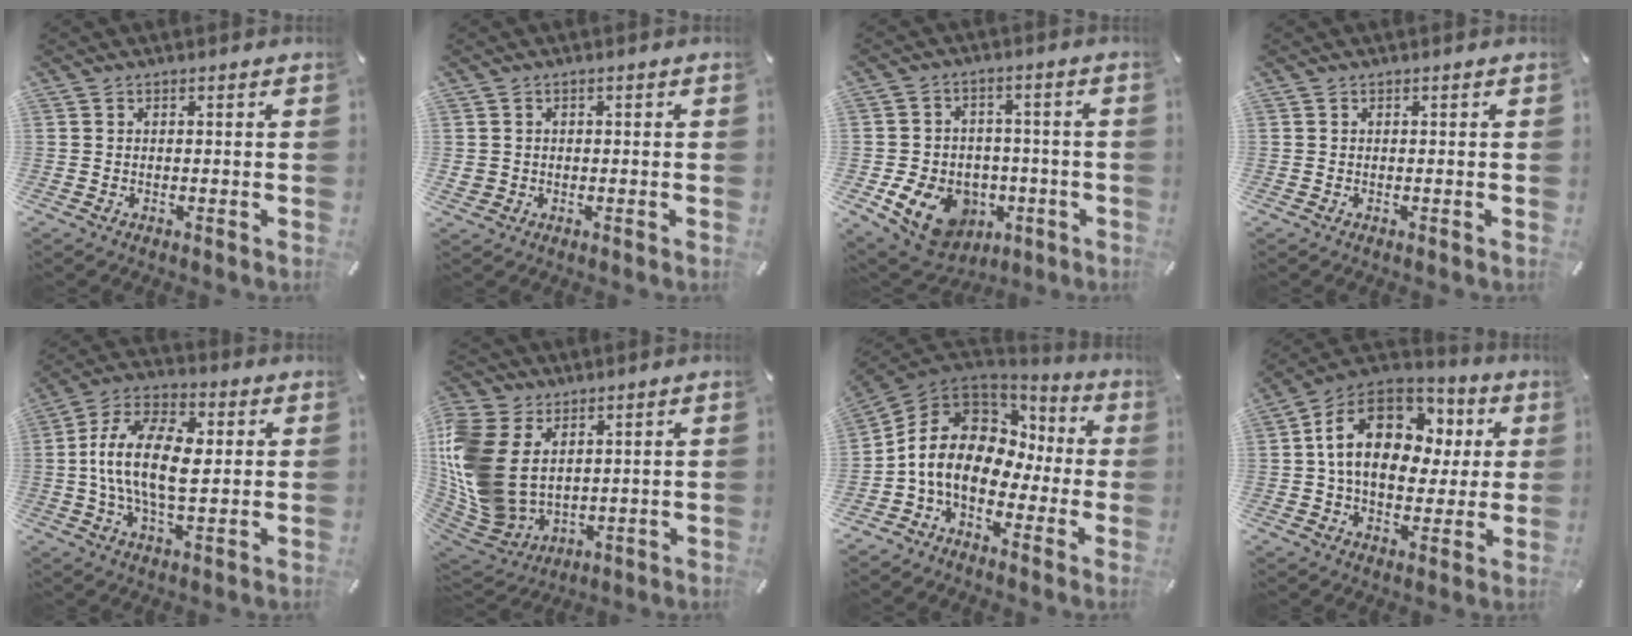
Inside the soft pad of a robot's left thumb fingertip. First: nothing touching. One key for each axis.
{"total": 2.2, "fx": -0.1, "fy": 2.2, "fz": 0.4, "tx": -0.008, "ty": 0.004, "tz": -0.004}
{"total": 13.8, "fx": -4.6, "fy": 11.0, "fz": 7.1, "tx": -0.125, "ty": 0.025, "tz": -0.070}
{"total": 0.0}
{"total": 15.3, "fx": 0.9, "fy": 7.8, "fz": 13.1, "tx": -0.269, "ty": 0.003, "tz": 0.010}
{"total": 16.2, "fx": 2.9, "fy": 13.2, "fz": 9.0, "tx": -0.246, "ty": -0.025, "tz": 0.056}
{"total": 13.4, "fx": -1.4, "fy": 10.6, "fz": 8.0, "tx": -0.185, "ty": 0.004, "tz": -0.033}
{"total": 19.1, "fx": 4.3, "fy": 13.8, "fz": 12.4, "tx": -0.228, "ty": -0.003, "tz": 0.076}